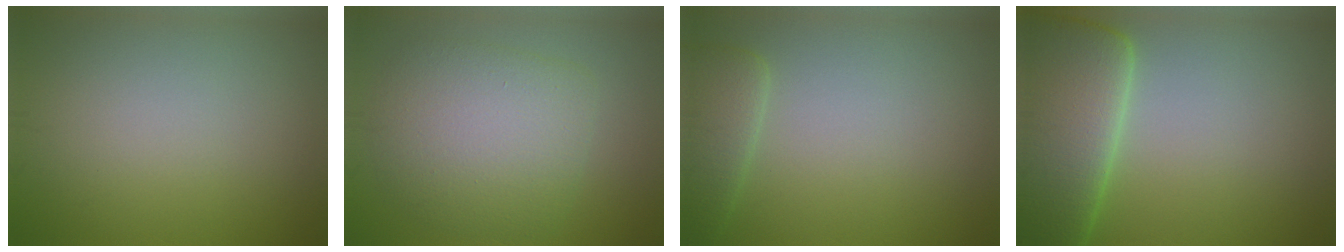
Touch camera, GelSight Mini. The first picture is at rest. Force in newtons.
{"total": 6.2, "press": 6.2, "slide": 0.3}
{"total": 2.9, "press": 2.9, "slide": 0.3}
{"total": 11.1, "press": 11.1, "slide": 0.7}